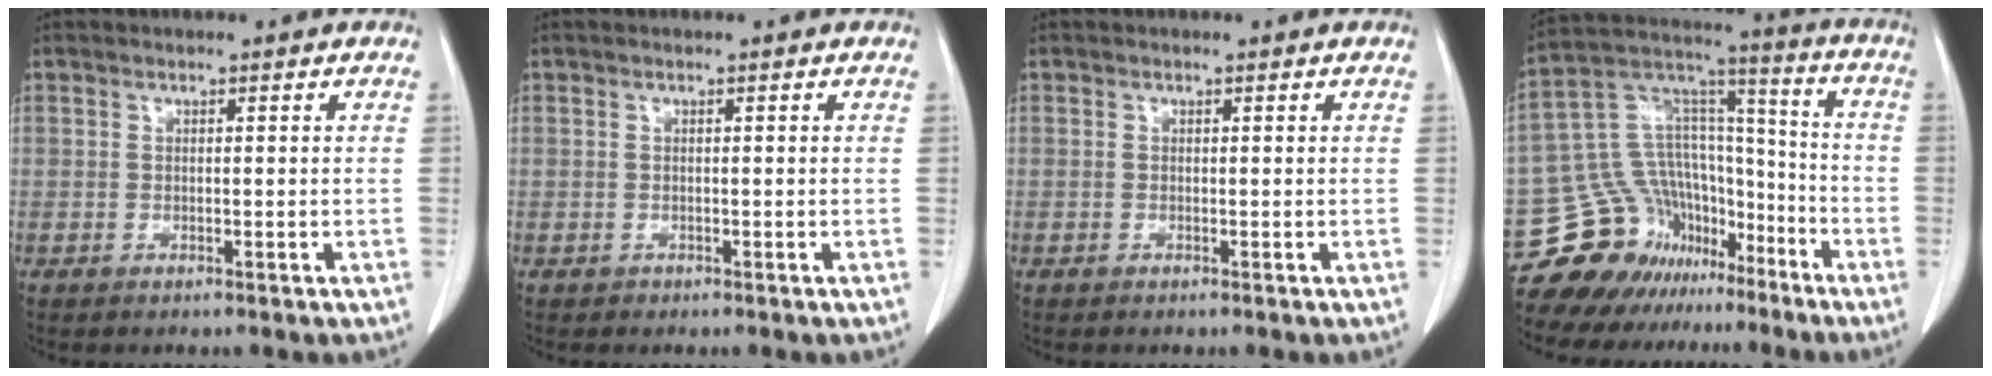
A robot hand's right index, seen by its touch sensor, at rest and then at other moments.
{"total": 0.5, "force": [-0.2, 0.4, -0.1], "torque": [0.000, 0.004, -0.006]}
{"total": 0.0}
{"total": 18.0, "force": [-12.7, 11.3, 5.9], "torque": [-0.115, 0.089, -0.214]}